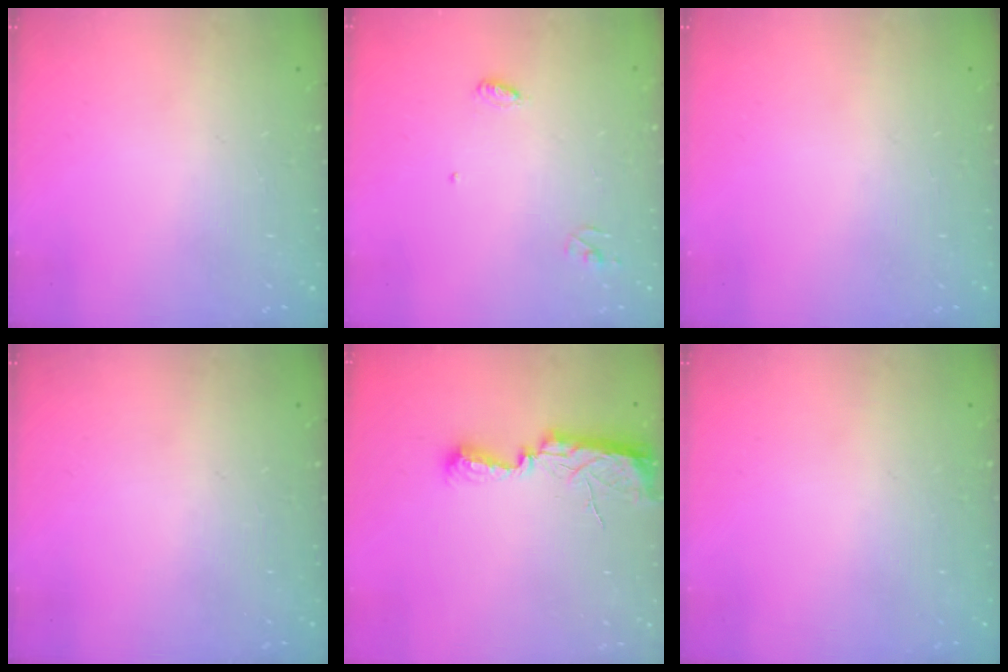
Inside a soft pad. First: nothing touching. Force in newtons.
{"total": 3.6, "press": 3.6, "slide": 0.3}
{"total": 0.0}
{"total": 0.0}
{"total": 10.6, "press": 9.2, "slide": 5.3}
{"total": 0.0}